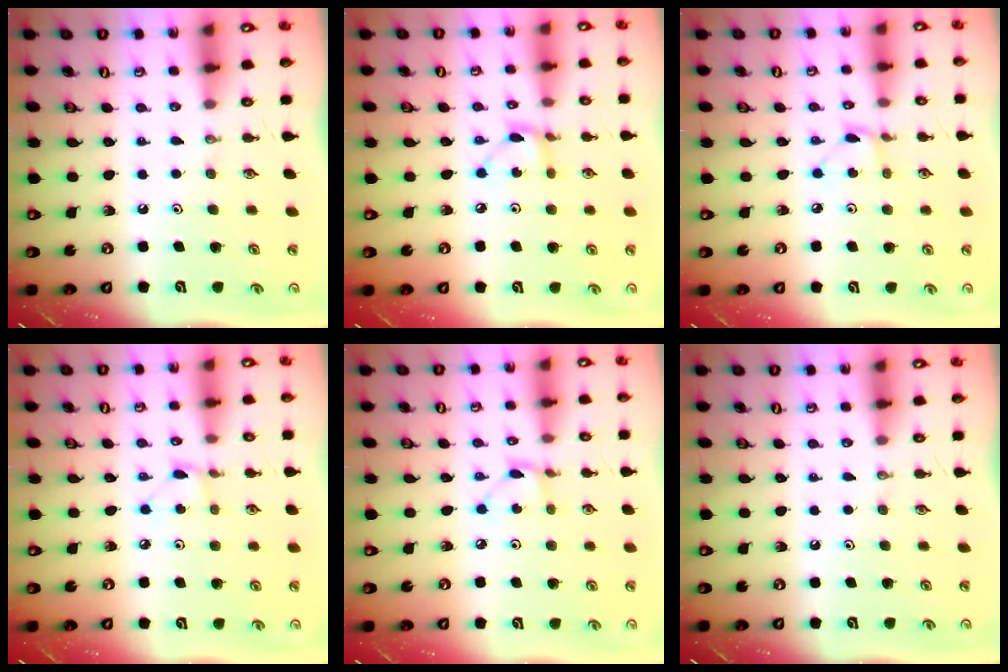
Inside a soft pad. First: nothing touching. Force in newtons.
{"total": 3.0, "press": 3.0, "slide": 0.2}
{"total": 2.8, "press": 2.8, "slide": 0.3}
{"total": 3.0, "press": 3.0, "slide": 0.4}
{"total": 2.0, "press": 2.0, "slide": 0.1}
{"total": 0.0}